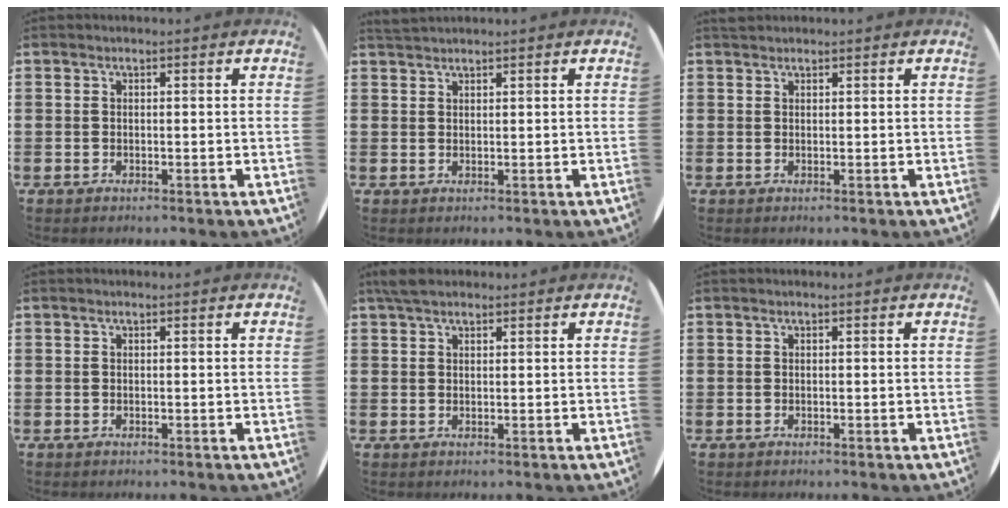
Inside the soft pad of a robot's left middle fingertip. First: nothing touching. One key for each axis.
{"total": 1.2, "fx": 1.2, "fy": 0.0, "fz": 0.1, "tx": -0.002, "ty": 0.001, "tz": 0.023}
{"total": 0.7, "fx": 0.6, "fy": 0.2, "fz": 0.0, "tx": -0.001, "ty": 0.001, "tz": 0.013}
{"total": 0.0}
{"total": 2.5, "fx": 2.0, "fy": 0.9, "fz": 1.1, "tx": -0.028, "ty": 0.008, "tz": 0.038}
{"total": 0.0}